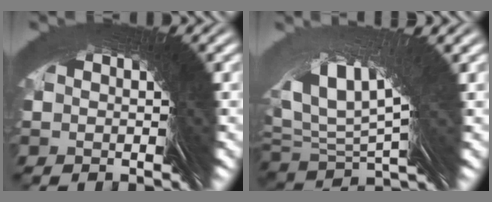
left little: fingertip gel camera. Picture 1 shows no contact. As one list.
[{"total": 4.7, "force": [3.2, -2.0, 2.8], "torque": [-0.045, 0.044, 0.049]}]